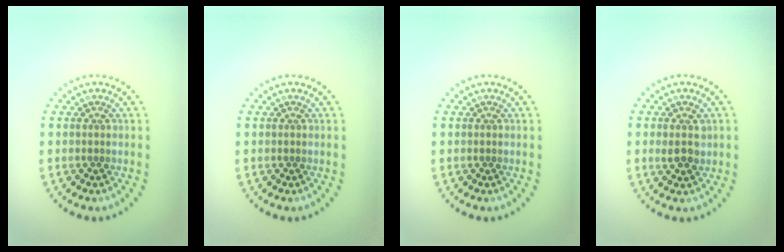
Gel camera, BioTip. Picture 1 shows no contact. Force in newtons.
{"total": 0.0}
{"total": 0.0}
{"total": 2.0, "press": 1.9, "slide": 0.4}